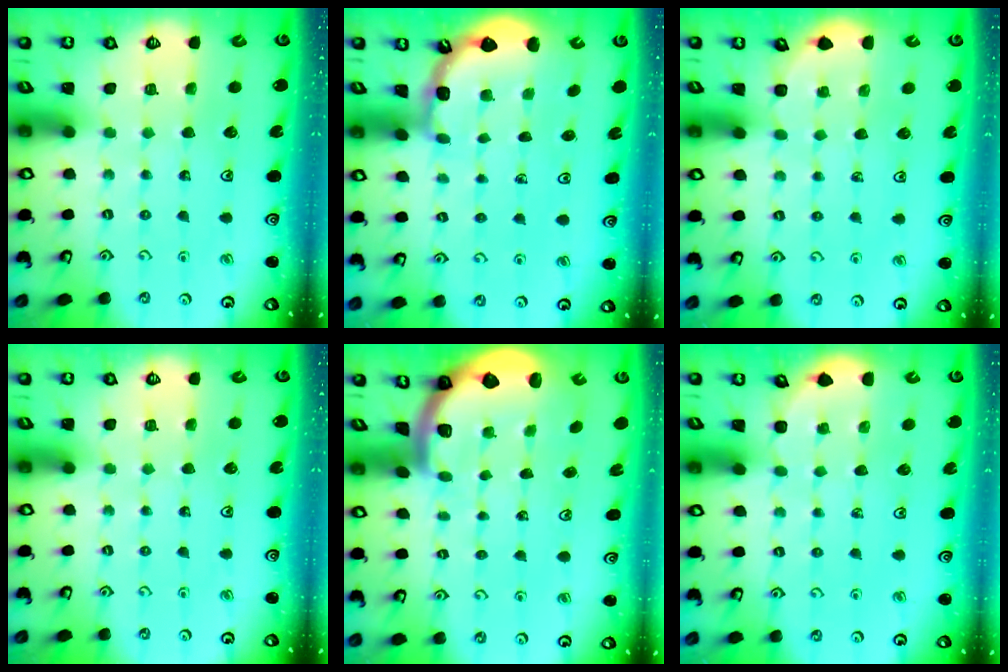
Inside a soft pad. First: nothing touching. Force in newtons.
{"total": 2.1, "press": 2.1, "slide": 0.2}
{"total": 1.8, "press": 1.8, "slide": 0.1}
{"total": 0.0}
{"total": 1.9, "press": 1.8, "slide": 0.5}
{"total": 1.7, "press": 1.6, "slide": 0.1}